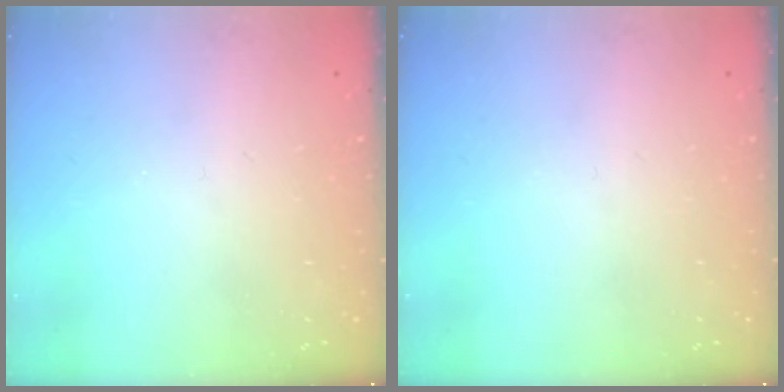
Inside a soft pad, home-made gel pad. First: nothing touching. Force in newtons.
{"total": 0.0}